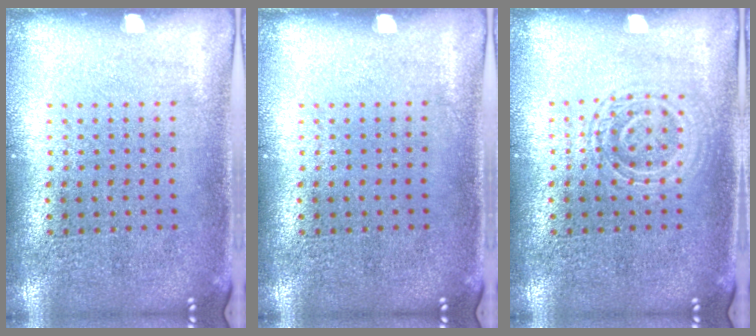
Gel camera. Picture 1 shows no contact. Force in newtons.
{"total": 0.0}
{"total": 2.2, "press": 2.1, "slide": 0.4}